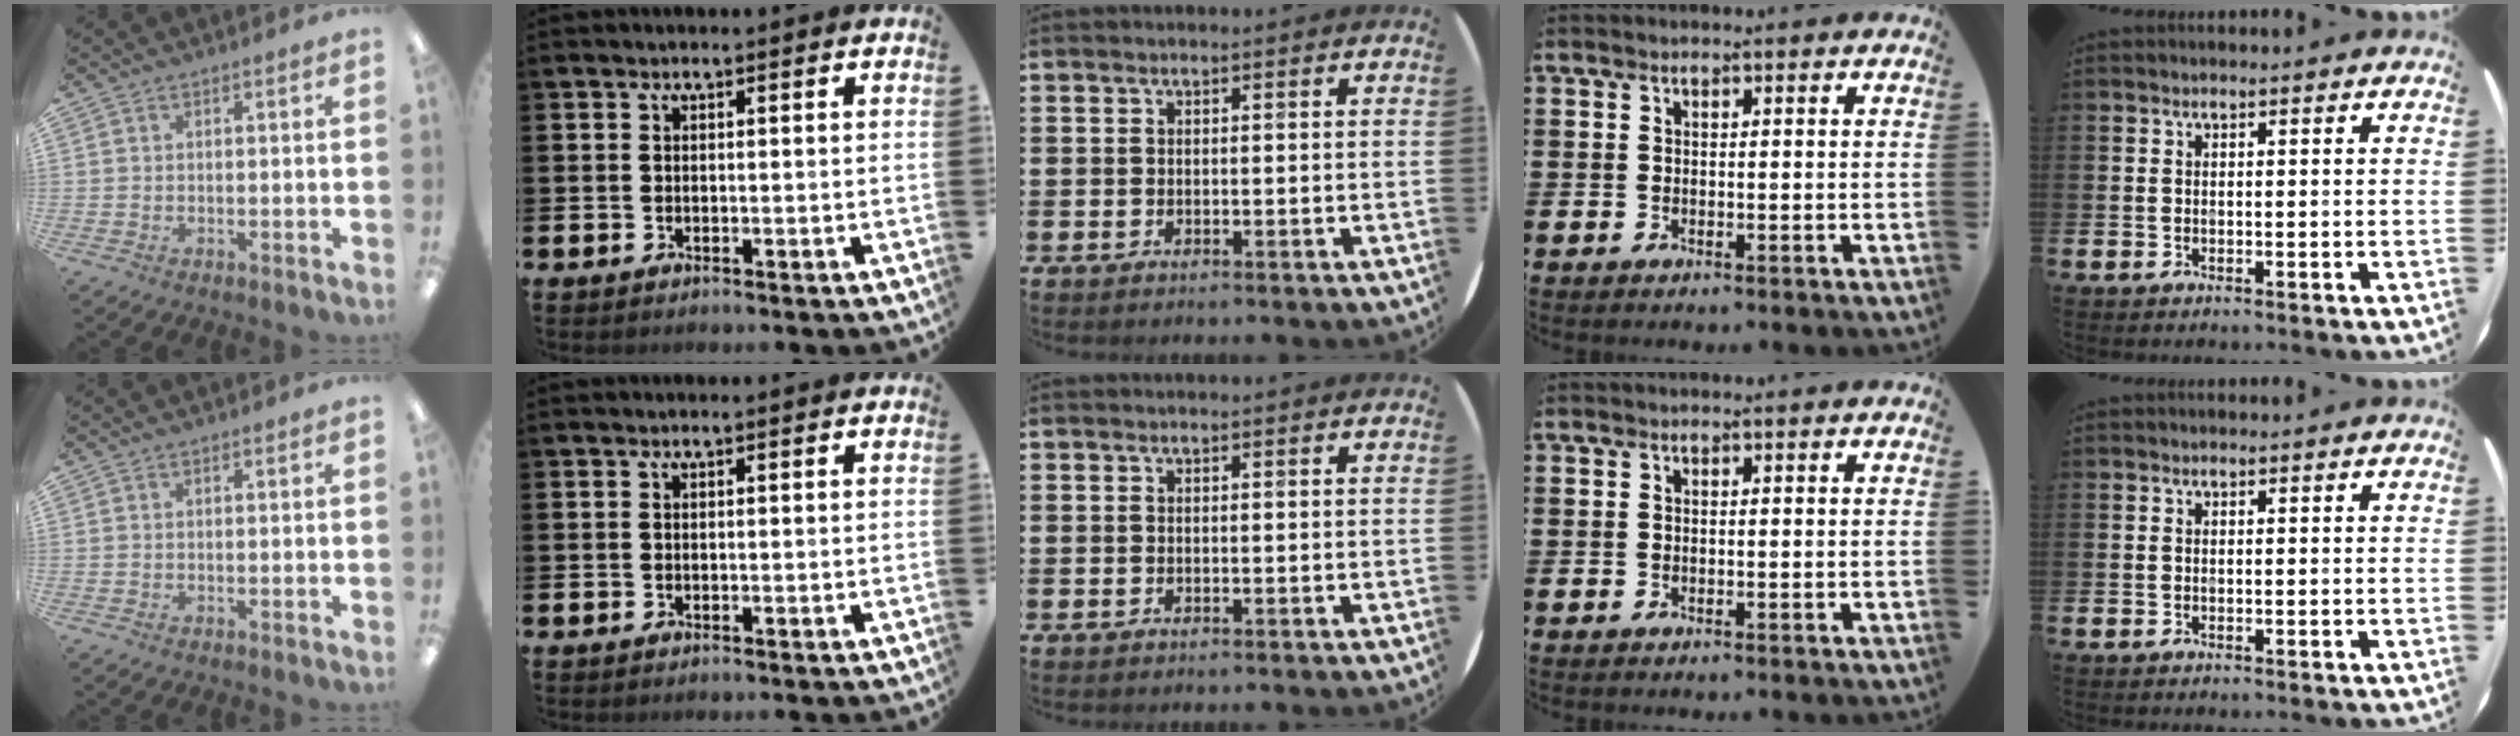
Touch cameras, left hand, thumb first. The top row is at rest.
{}